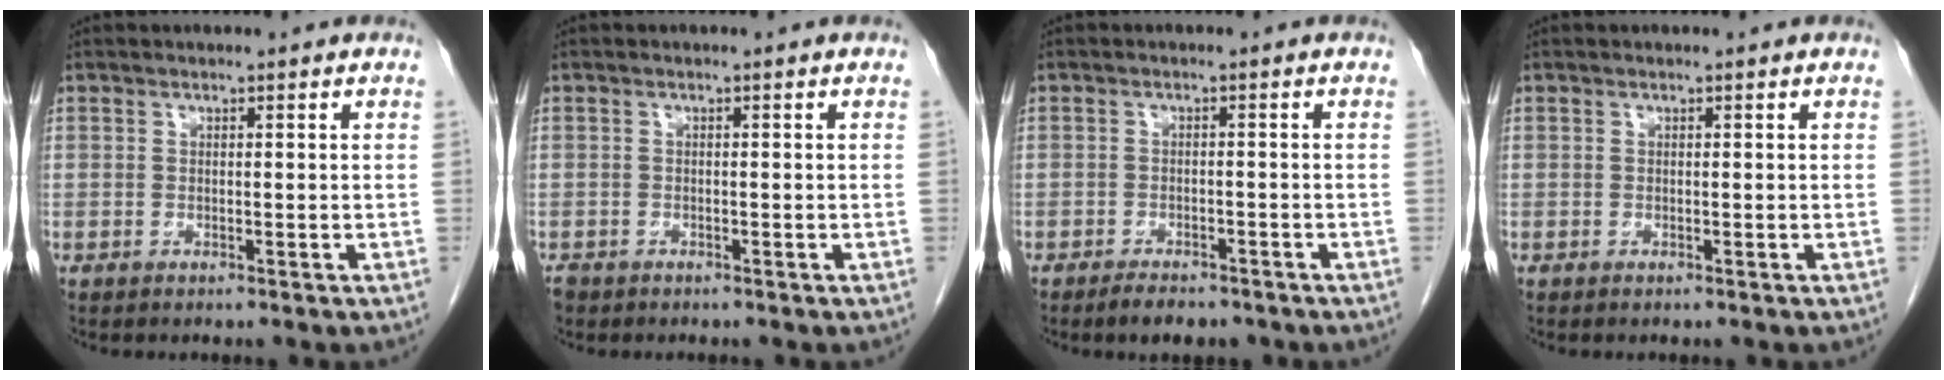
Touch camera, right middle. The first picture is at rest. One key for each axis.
{"total": 1.3, "fx": -1.1, "fy": 0.8, "fz": 0.2, "tx": -0.013, "ty": -0.001, "tz": -0.019}
{"total": 4.0, "fx": -3.2, "fy": 1.5, "fz": 1.9, "tx": -0.029, "ty": -0.002, "tz": -0.043}
{"total": 0.0}